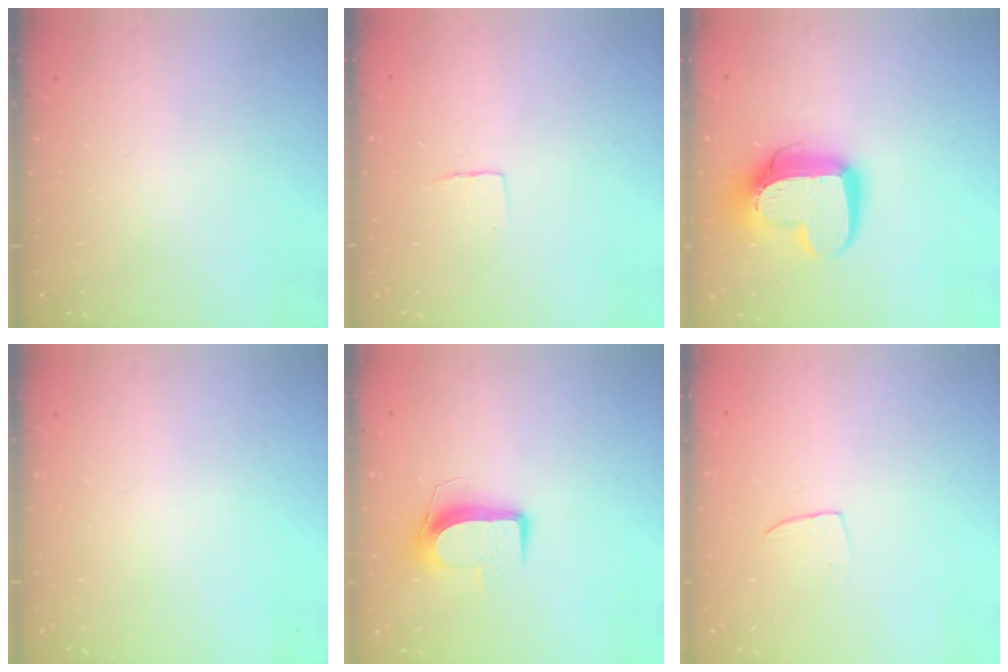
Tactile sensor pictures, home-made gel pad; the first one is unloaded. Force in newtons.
{"total": 4.0, "press": 4.0, "slide": 0.2}
{"total": 14.9, "press": 14.8, "slide": 1.4}
{"total": 0.0}
{"total": 9.8, "press": 9.8, "slide": 0.3}
{"total": 3.1, "press": 3.1, "slide": 0.2}